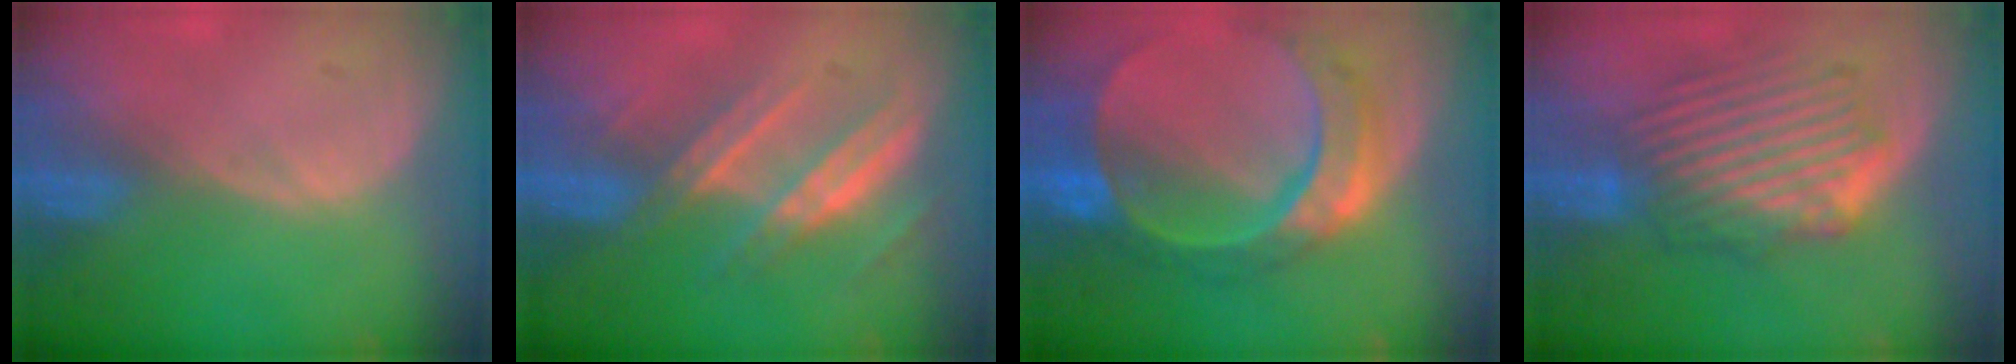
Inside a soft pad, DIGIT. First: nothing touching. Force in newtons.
{"total": 7.6, "press": 6.8, "slide": 3.4}
{"total": 11.0, "press": 9.4, "slide": 5.8}
{"total": 9.2, "press": 8.3, "slide": 4.0}